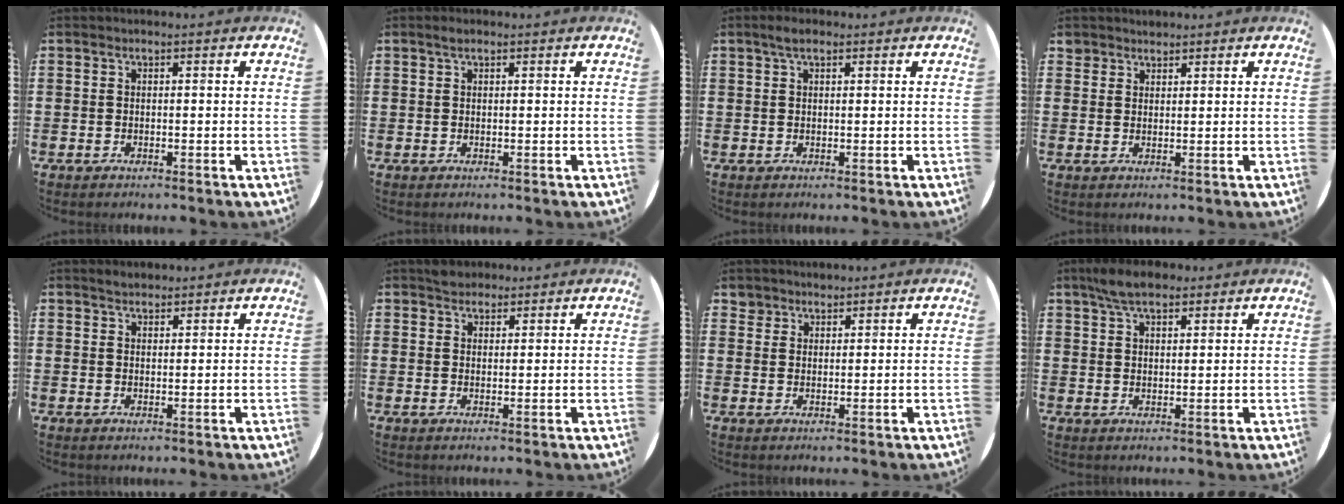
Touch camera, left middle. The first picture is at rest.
{"total": 0.8, "force": [0.5, 0.4, 0.5], "torque": [-0.010, 0.005, 0.008]}
{"total": 1.9, "force": [1.2, 0.8, 1.3], "torque": [-0.020, 0.003, 0.019]}
{"total": 1.7, "force": [1.6, 0.6, -0.1], "torque": [-0.001, 0.003, 0.031]}
{"total": 1.6, "force": [1.5, 0.4, 0.3], "torque": [-0.007, 0.003, 0.030]}
{"total": 2.2, "force": [2.0, 0.9, -0.1], "torque": [0.007, 0.002, 0.039]}
{"total": 2.2, "force": [2.0, 0.9, -0.1], "torque": [-0.002, 0.004, 0.041]}
{"total": 4.9, "force": [4.0, 1.8, 2.1], "torque": [-0.051, 0.001, 0.075]}